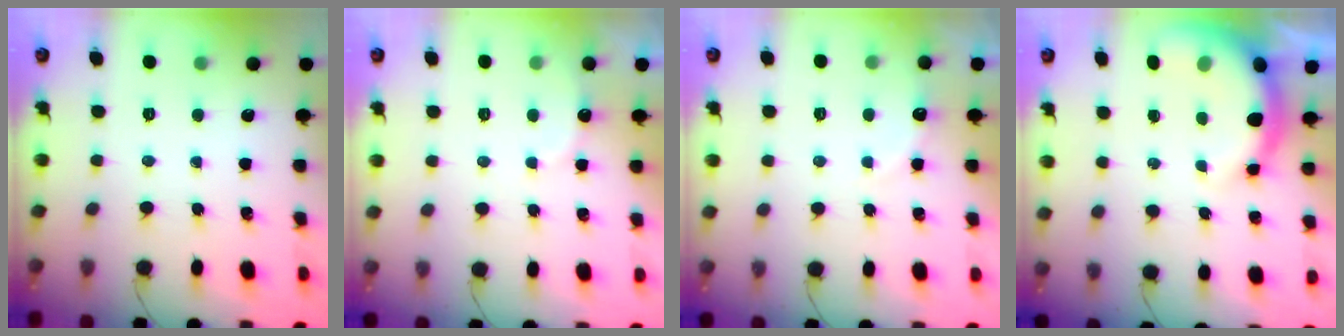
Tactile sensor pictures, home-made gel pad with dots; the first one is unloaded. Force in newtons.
{"total": 6.8, "press": 6.7, "slide": 1.1}
{"total": 6.1, "press": 6.0, "slide": 1.3}
{"total": 9.1, "press": 8.9, "slide": 1.7}